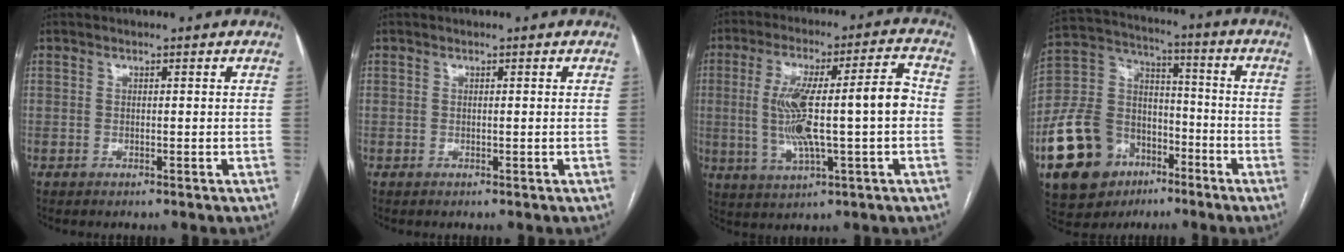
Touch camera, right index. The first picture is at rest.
{"total": 0.0}
{"total": 14.5, "force": [-0.6, 2.0, 14.3], "torque": [-0.257, 0.024, -0.006]}
{"total": 17.4, "force": [-8.4, 12.4, 8.8], "torque": [-0.192, 0.046, -0.143]}